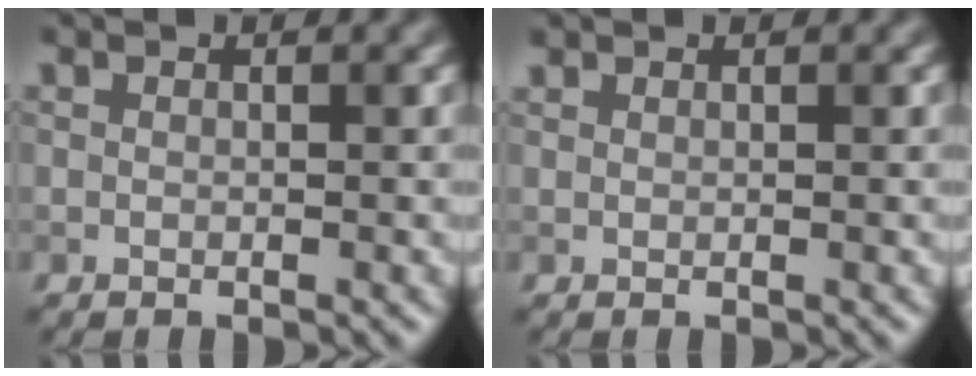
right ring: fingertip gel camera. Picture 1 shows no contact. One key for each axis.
{"total": 0.5, "fx": 0.5, "fy": 0.2, "fz": 0.0, "tx": 0.003, "ty": 0.002, "tz": 0.013}